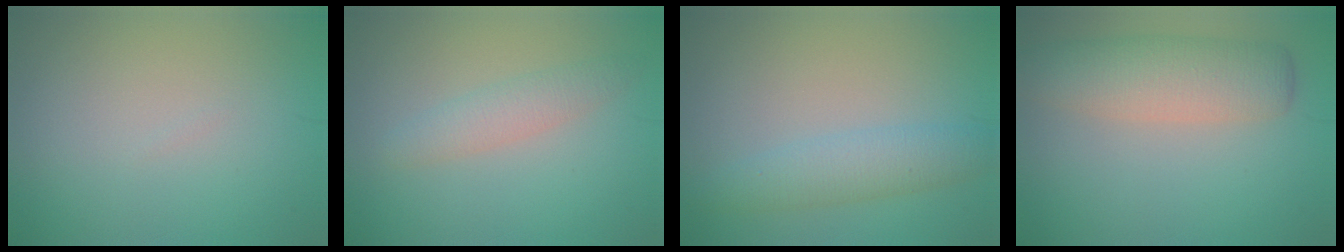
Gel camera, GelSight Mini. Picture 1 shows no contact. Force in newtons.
{"total": 2.2, "press": 2.2, "slide": 0.1}
{"total": 3.3, "press": 3.3, "slide": 0.1}
{"total": 5.5, "press": 5.5, "slide": 0.2}